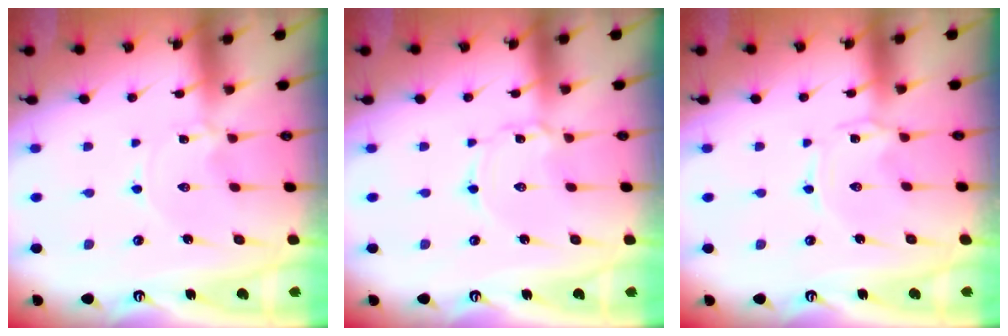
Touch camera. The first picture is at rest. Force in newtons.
{"total": 2.0, "press": 2.0, "slide": 0.1}
{"total": 0.7, "press": 0.7, "slide": 0.1}